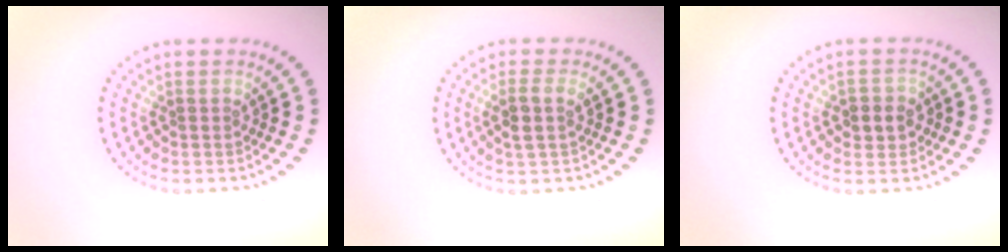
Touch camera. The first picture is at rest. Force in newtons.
{"total": 1.8, "press": 1.7, "slide": 0.8}
{"total": 2.4, "press": 2.3, "slide": 0.6}